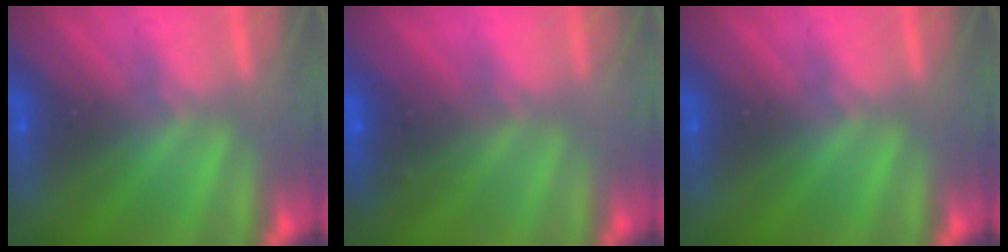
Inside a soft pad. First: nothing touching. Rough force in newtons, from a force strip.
{"total": 8.6}
{"total": 0.0}